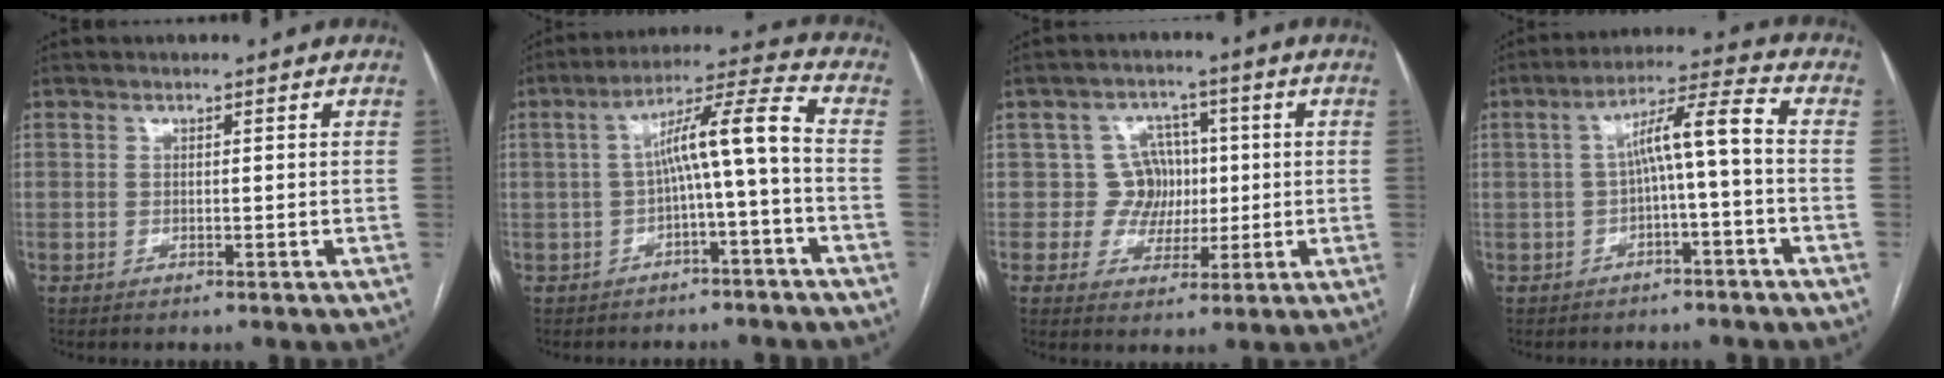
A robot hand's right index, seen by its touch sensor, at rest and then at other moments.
{"total": 9.1, "force": [-1.2, 0.0, 9.0], "torque": [-0.145, 0.037, -0.020]}
{"total": 5.9, "force": [0.4, 5.8, 1.1], "torque": [-0.005, 0.022, 0.007]}
{"total": 7.6, "force": [-0.8, 0.4, 7.6], "torque": [-0.125, 0.035, -0.013]}